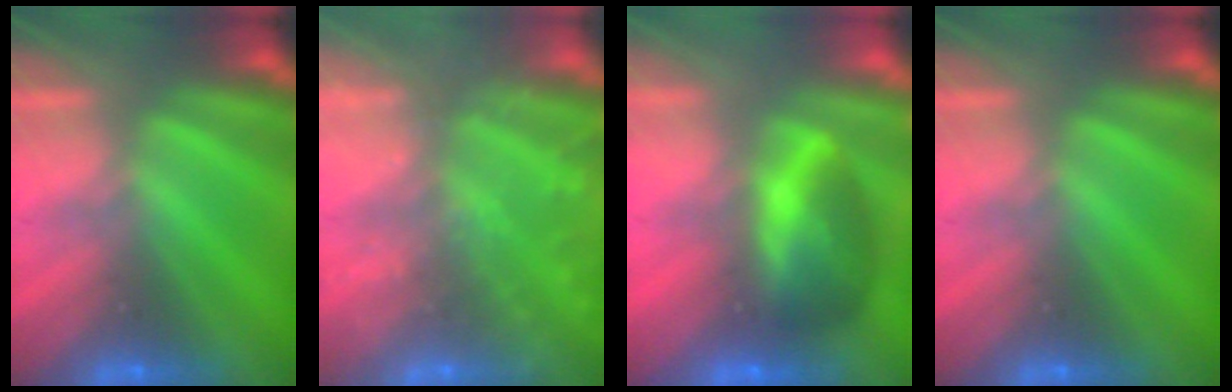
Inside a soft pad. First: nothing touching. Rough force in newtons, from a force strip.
{"total": 8.3}
{"total": 7.4}
{"total": 0.0}